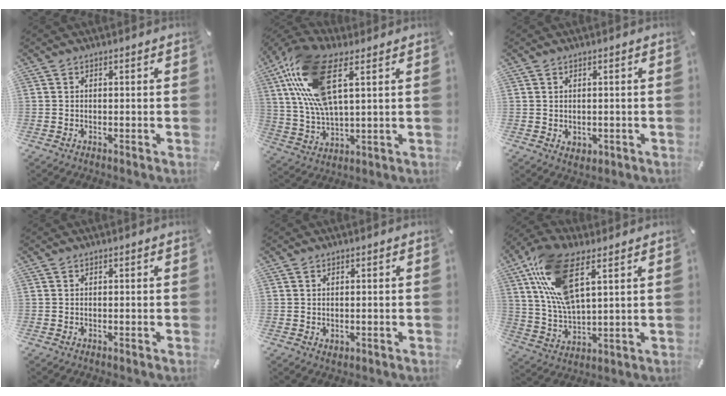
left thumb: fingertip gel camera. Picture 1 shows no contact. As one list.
[{"total": 16.7, "force": [7.5, 6.7, 13.3], "torque": [-0.305, -0.017, 0.130]}, {"total": 1.7, "force": [0.2, 1.5, 0.6], "torque": [-0.005, 0.000, 0.000]}, {"total": 0.0}, {"total": 0.9, "force": [0.1, 0.7, 0.4], "torque": [-0.009, 0.004, 0.002]}, {"total": 15.2, "force": [7.8, 6.1, 11.5], "torque": [-0.260, -0.022, 0.140]}]